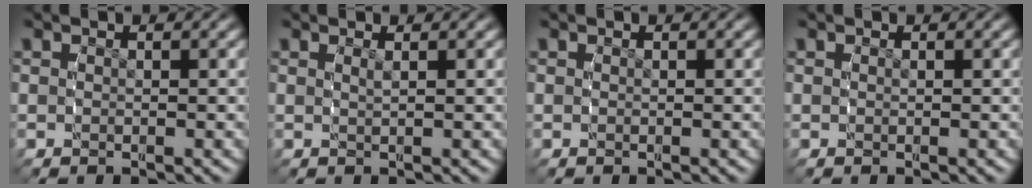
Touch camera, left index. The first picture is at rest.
{"total": 0.7, "force": [0.5, -0.3, 0.3], "torque": [-0.012, -0.005, 0.011]}
{"total": 0.0}
{"total": 0.0}